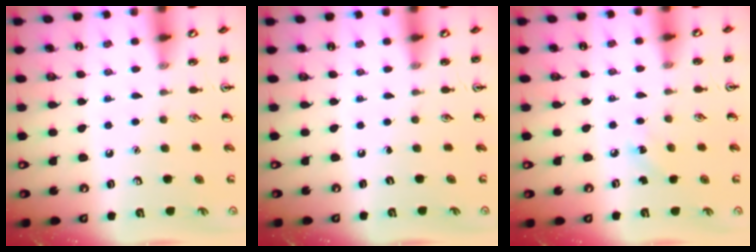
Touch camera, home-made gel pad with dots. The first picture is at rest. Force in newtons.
{"total": 0.0}
{"total": 3.8, "press": 3.6, "slide": 1.2}